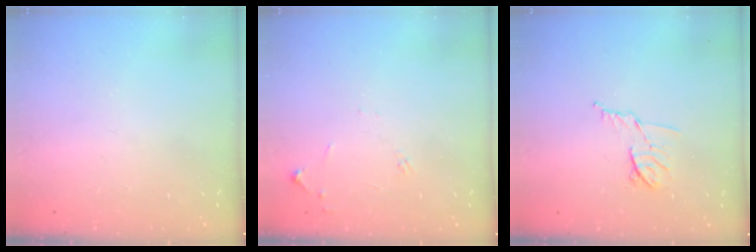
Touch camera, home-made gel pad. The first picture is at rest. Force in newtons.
{"total": 6.3, "press": 6.3, "slide": 0.8}
{"total": 7.4, "press": 7.3, "slide": 1.2}